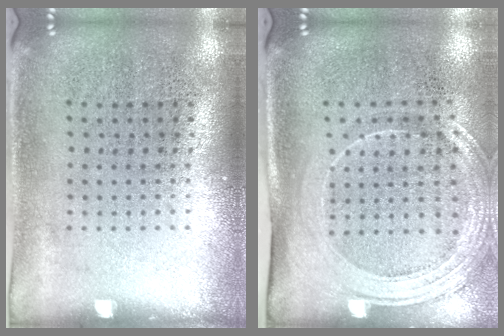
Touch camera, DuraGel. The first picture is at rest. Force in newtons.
{"total": 2.1, "press": 1.8, "slide": 1.1}